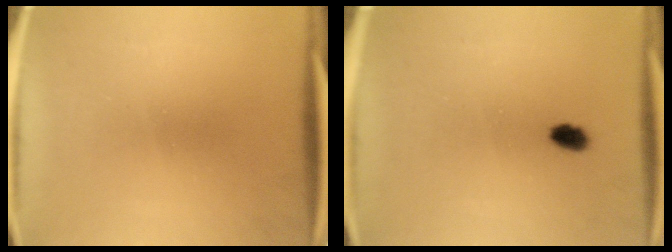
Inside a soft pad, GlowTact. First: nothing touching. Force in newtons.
{"total": 2.3}